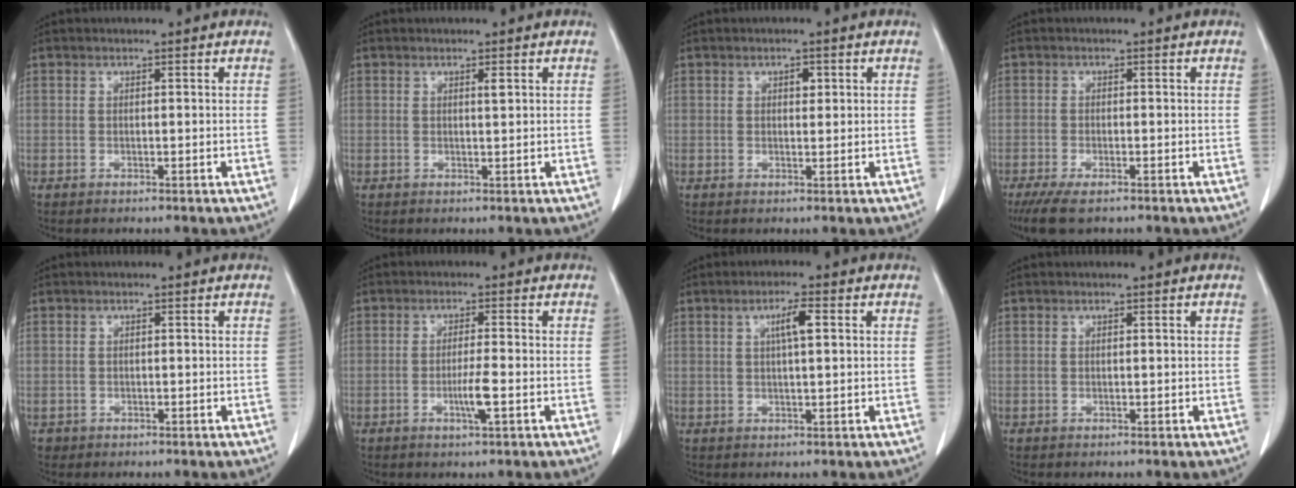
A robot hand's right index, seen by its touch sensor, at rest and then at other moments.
{"total": 0.8, "force": [0.4, 0.0, 0.7], "torque": [-0.016, -0.002, 0.006]}
{"total": 1.5, "force": [0.5, 0.8, 1.1], "torque": [-0.014, 0.002, 0.007]}
{"total": 5.3, "force": [-3.8, 1.4, 3.4], "torque": [-0.058, -0.011, -0.062]}
{"total": 0.9, "force": [-0.4, 0.8, -0.1], "torque": [0.000, 0.007, -0.008]}
{"total": 3.5, "force": [-1.2, -0.2, 3.3], "torque": [-0.064, -0.005, -0.022]}
{"total": 3.7, "force": [1.1, 0.4, 3.5], "torque": [-0.060, 0.004, 0.018]}
{"total": 0.0}